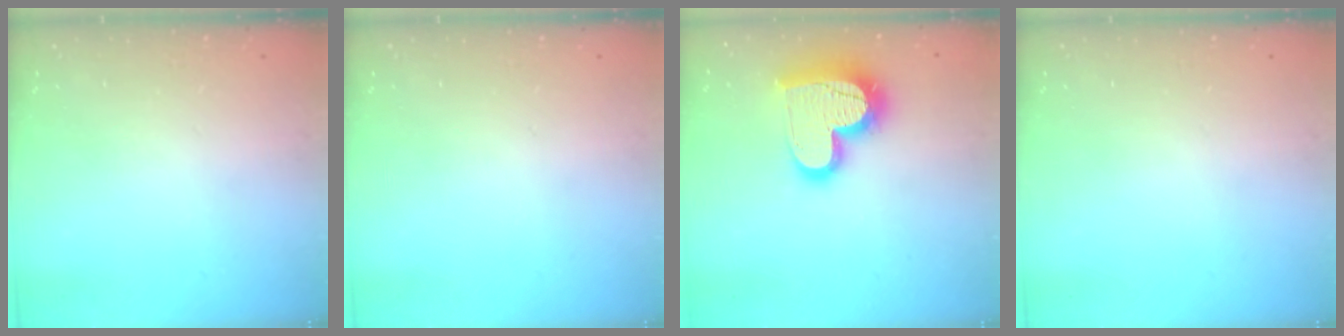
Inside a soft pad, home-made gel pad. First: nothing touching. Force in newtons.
{"total": 0.0}
{"total": 20.1, "press": 20.0, "slide": 1.5}
{"total": 0.0}